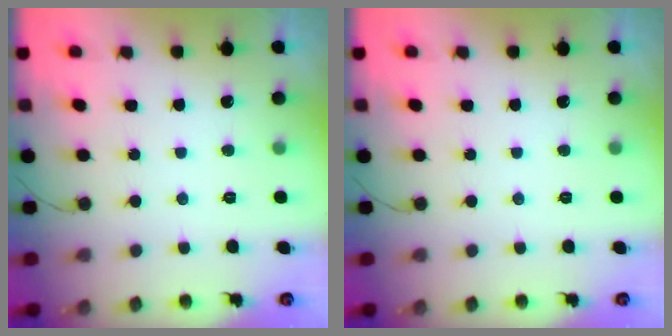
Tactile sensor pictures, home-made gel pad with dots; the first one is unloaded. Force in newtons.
{"total": 0.0}